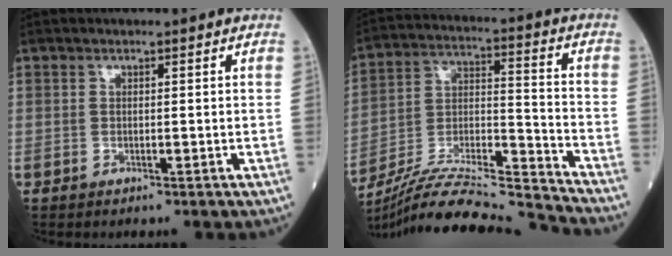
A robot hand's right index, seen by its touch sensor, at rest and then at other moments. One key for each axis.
{"total": 20.2, "fx": -19.1, "fy": -1.4, "fz": 6.4, "tx": -0.135, "ty": -0.005, "tz": -0.327}